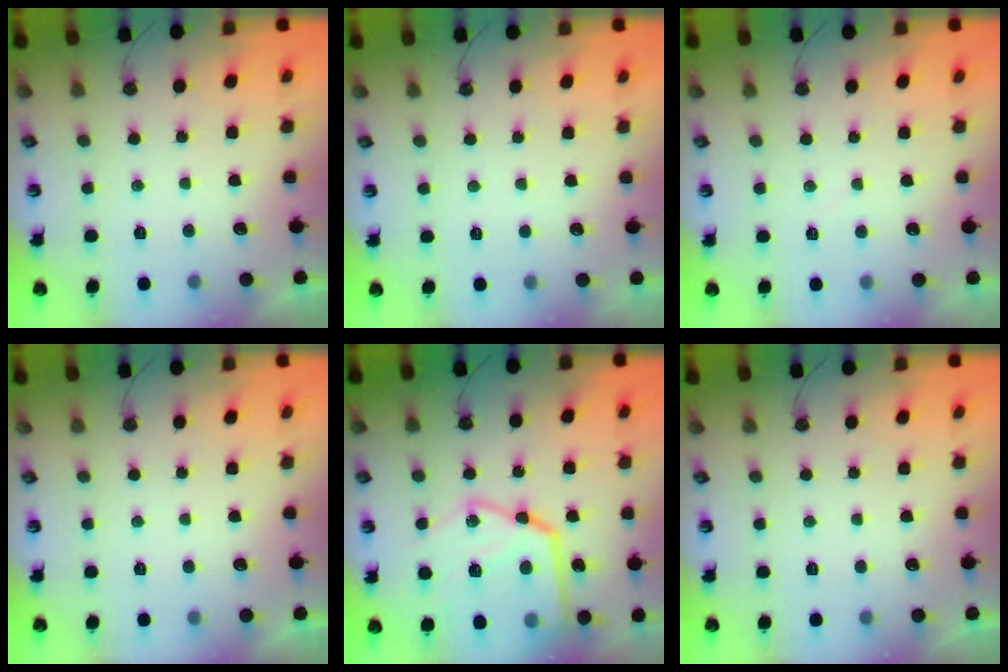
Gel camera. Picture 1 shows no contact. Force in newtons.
{"total": 2.0, "press": 2.0, "slide": 0.4}
{"total": 2.8, "press": 2.8, "slide": 0.4}
{"total": 0.0}
{"total": 24.8, "press": 24.7, "slide": 2.6}
{"total": 0.0}